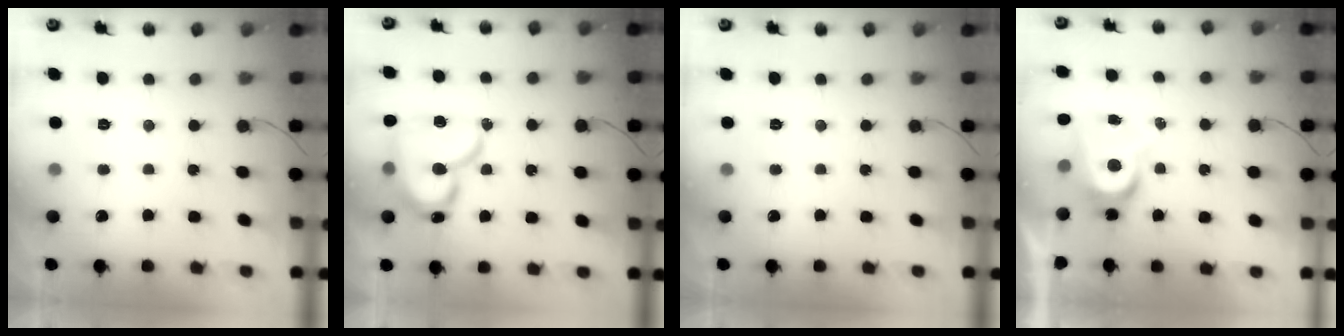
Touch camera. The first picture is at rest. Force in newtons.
{"total": 15.2, "press": 15.2, "slide": 0.7}
{"total": 0.0}
{"total": 7.2, "press": 7.2, "slide": 0.2}